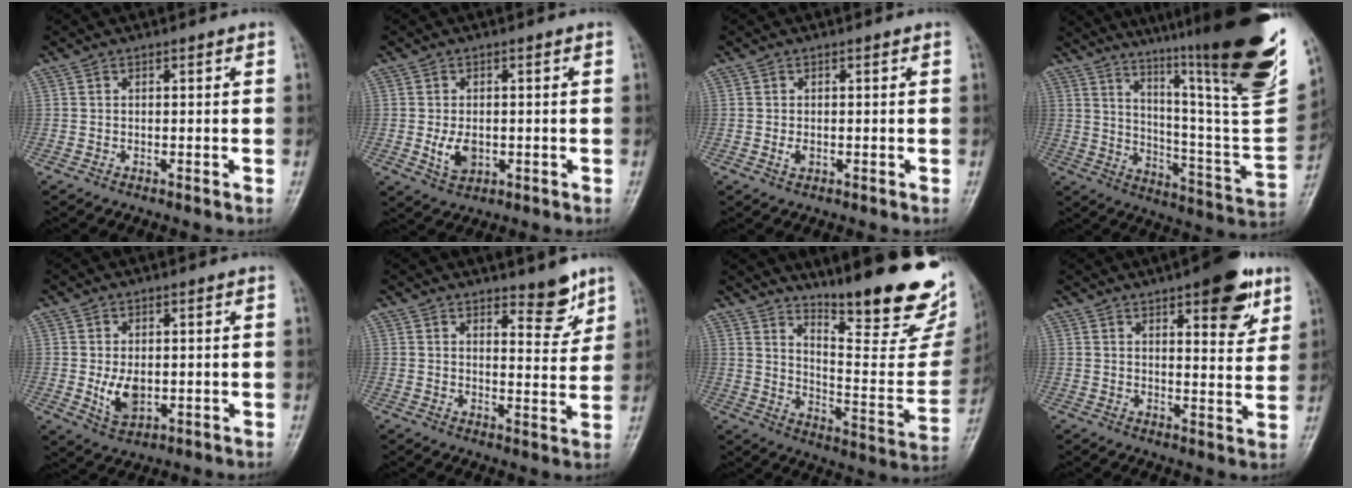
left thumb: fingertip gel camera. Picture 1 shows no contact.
{"total": 4.5, "force": [-0.5, 2.9, 3.3], "torque": [-0.055, -0.006, -0.002]}
{"total": 1.4, "force": [-0.1, 0.9, 1.1], "torque": [-0.017, -0.002, 0.001]}
{"total": 34.0, "force": [21.3, 4.3, 26.1], "torque": [-0.316, -0.100, 0.312]}
{"total": 5.5, "force": [-0.1, 3.5, 4.2], "torque": [-0.067, -0.012, 0.008]}
{"total": 6.2, "force": [4.6, 2.1, 3.6], "torque": [-0.028, -0.039, 0.064]}
{"total": 26.6, "force": [19.7, 6.0, 16.8], "torque": [-0.205, -0.132, 0.274]}
{"total": 11.7, "force": [6.5, 4.1, 8.8], "torque": [-0.087, -0.029, 0.083]}